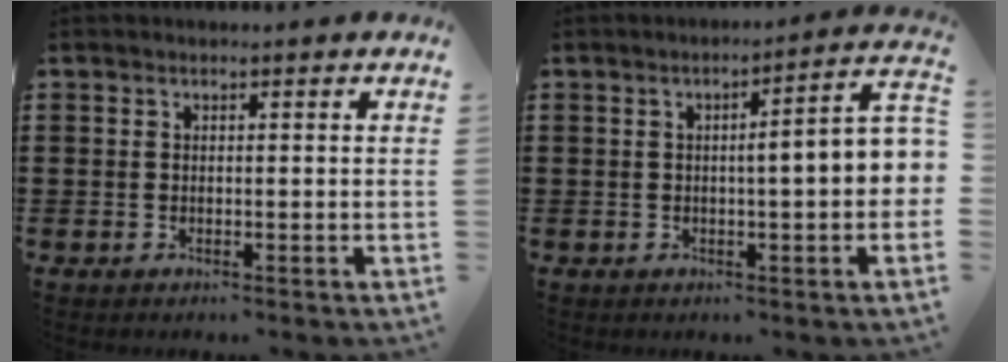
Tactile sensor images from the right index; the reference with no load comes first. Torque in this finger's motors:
{"motor_torque": [1.61, -0.53, 0.77, 0.18]}